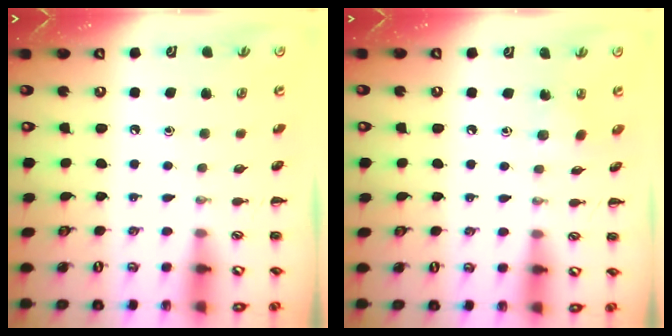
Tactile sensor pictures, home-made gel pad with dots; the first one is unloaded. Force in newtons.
{"total": 3.9, "press": 3.7, "slide": 1.2}